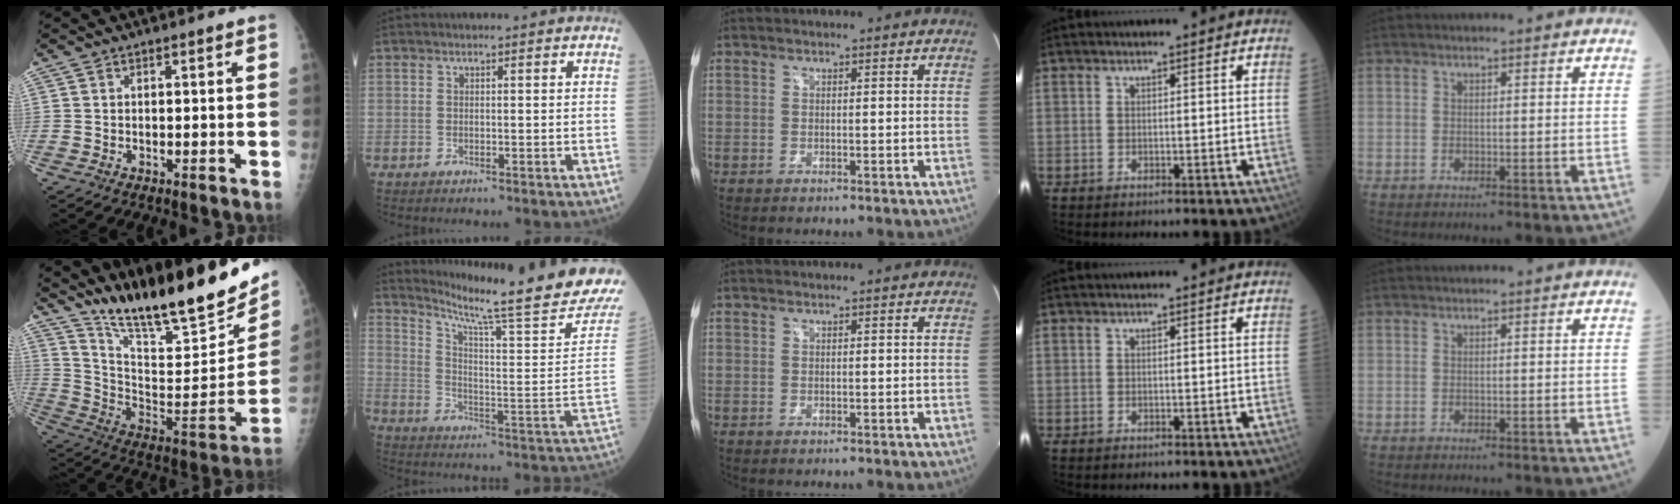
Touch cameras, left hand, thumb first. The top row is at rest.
{"thumb": {"total": 28.3, "force": [22.2, 5.9, 16.4], "torque": [-0.235, -0.107, 0.354]}, "index": {"total": 21.9, "force": [18.3, -1.8, 11.9], "torque": [-0.191, -0.081, 0.249]}}